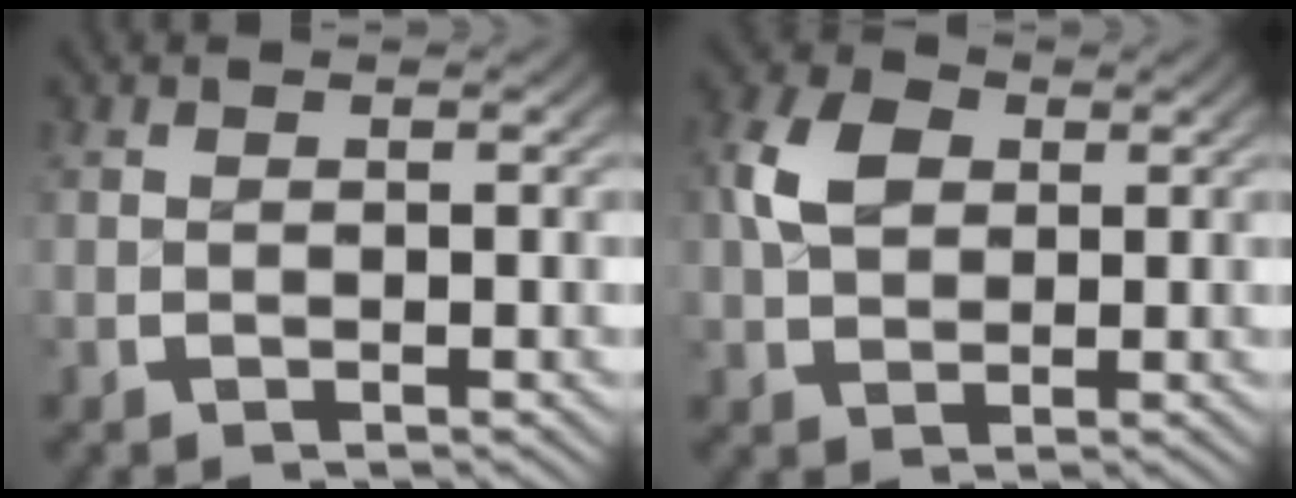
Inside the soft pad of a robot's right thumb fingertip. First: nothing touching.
{"total": 4.8, "force": [1.3, 3.2, 3.3], "torque": [-0.072, -0.006, 0.031]}